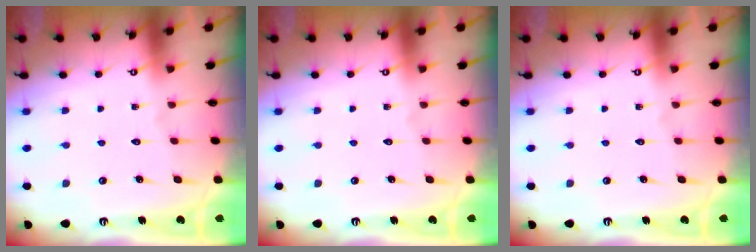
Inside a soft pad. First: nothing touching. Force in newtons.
{"total": 0.0}
{"total": 0.0}